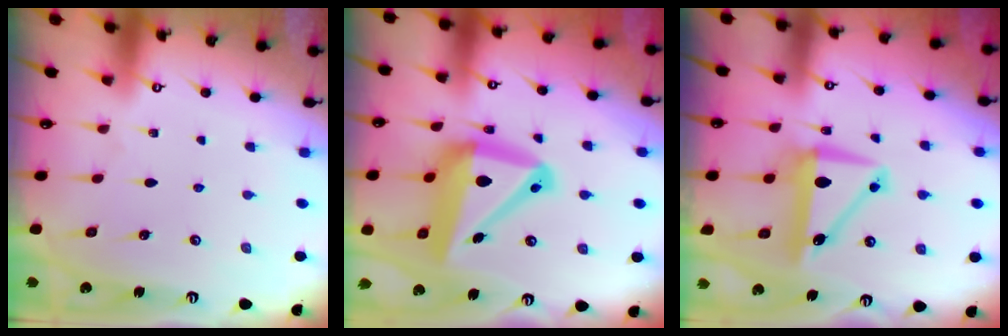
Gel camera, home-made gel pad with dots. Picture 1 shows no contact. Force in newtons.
{"total": 16.8, "press": 16.6, "slide": 2.3}
{"total": 9.1, "press": 9.0, "slide": 1.6}